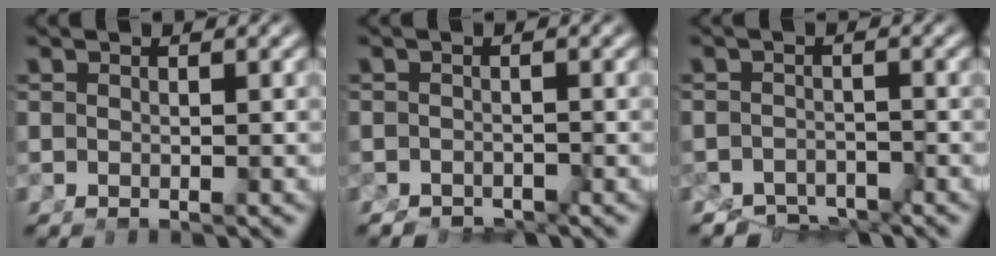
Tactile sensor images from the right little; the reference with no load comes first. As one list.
[{"total": 2.6, "force": [-2.5, 0.7, 0.2], "torque": [-0.003, -0.018, -0.032]}, {"total": 4.8, "force": [-3.9, 2.6, 0.6], "torque": [-0.003, -0.021, -0.064]}]